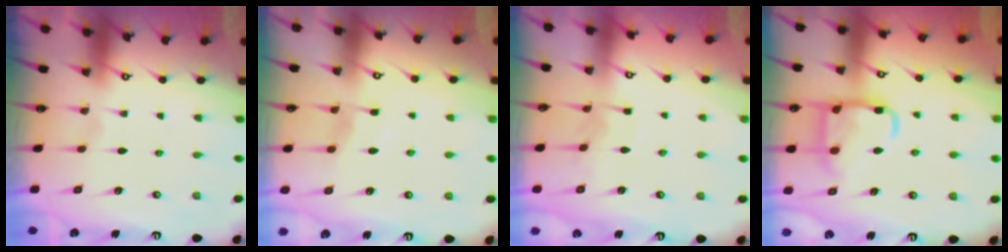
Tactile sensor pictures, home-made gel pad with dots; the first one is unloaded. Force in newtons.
{"total": 4.5, "press": 4.5, "slide": 0.5}
{"total": 5.0, "press": 5.0, "slide": 0.5}
{"total": 14.4, "press": 14.4, "slide": 1.2}